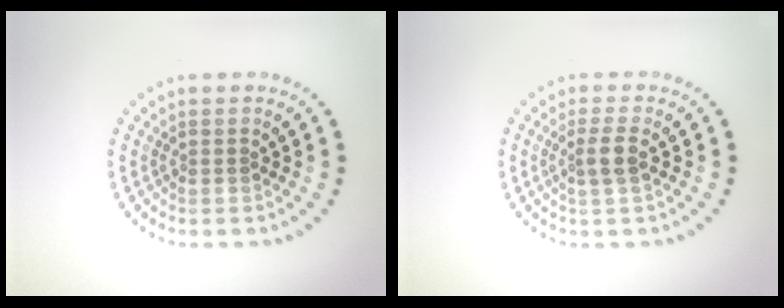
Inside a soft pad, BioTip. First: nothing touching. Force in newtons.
{"total": 1.9, "press": 1.6, "slide": 1.1}